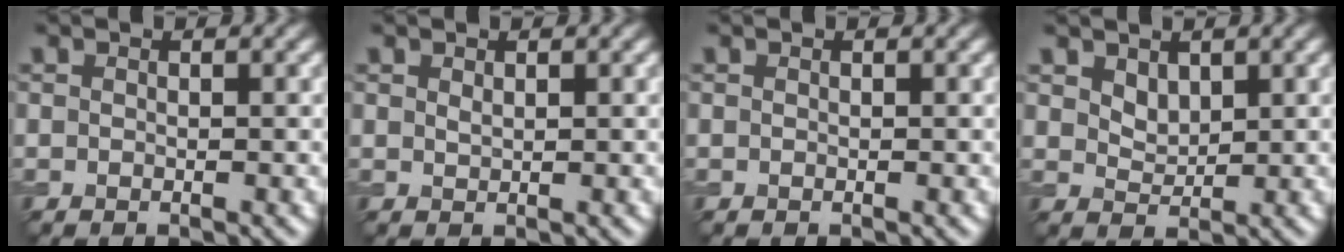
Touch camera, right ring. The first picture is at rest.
{"total": 0.6, "force": [0.4, 0.3, 0.3], "torque": [-0.009, 0.000, 0.010]}
{"total": 0.0}
{"total": 1.7, "force": [1.2, 1.0, 0.7], "torque": [-0.015, -0.003, 0.026]}